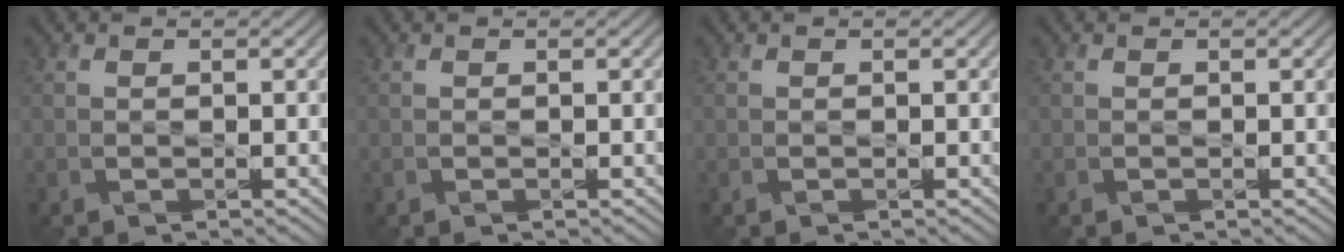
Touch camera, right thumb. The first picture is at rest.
{"total": 0.0}
{"total": 0.0}
{"total": 0.0}